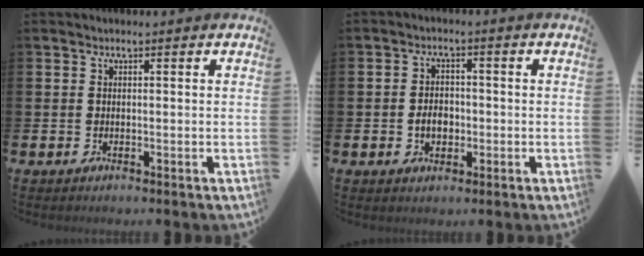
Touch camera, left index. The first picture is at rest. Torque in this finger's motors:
{"motor_torque": [0.19, 0.07, 0.07, 0.04]}